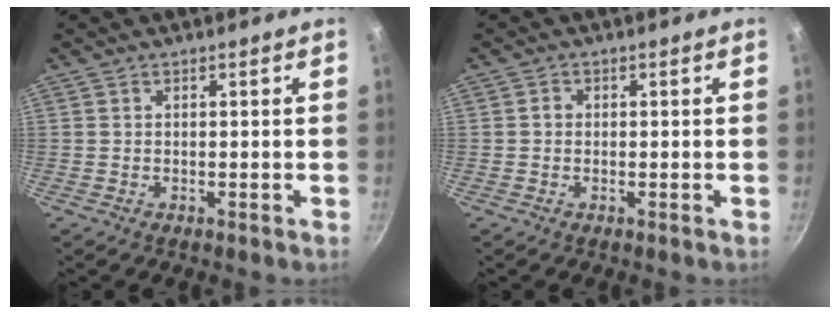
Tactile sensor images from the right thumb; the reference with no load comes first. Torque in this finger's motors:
{"motor_torque": [0.17, 0.10, 0.36, 0.03, -0.02]}